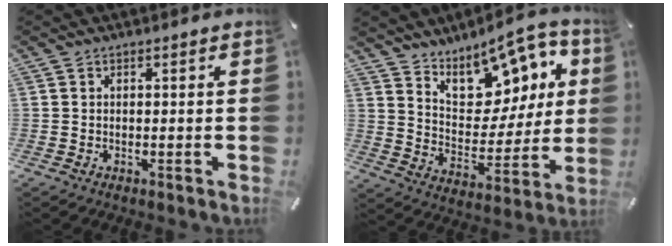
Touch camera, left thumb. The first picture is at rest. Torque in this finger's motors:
{"motor_torque": [0.69, 0.60, 1.44, -1.06, 0.09]}